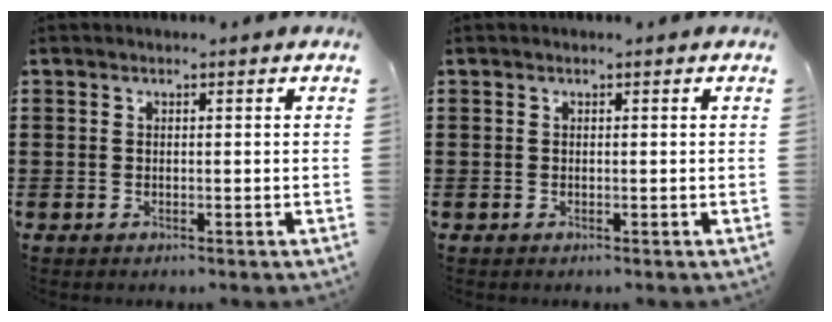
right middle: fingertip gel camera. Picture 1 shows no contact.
{"total": 0.0}